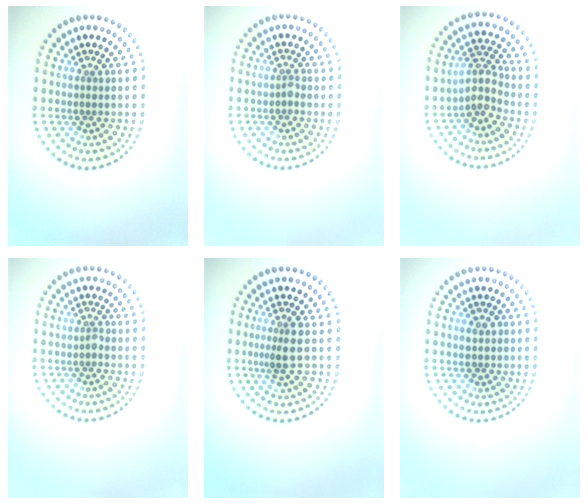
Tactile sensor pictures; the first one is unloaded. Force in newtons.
{"total": 0.6, "press": 0.5, "slide": 0.3}
{"total": 2.9, "press": 2.3, "slide": 1.8}
{"total": 0.6, "press": 0.5, "slide": 0.2}
{"total": 2.3, "press": 1.8, "slide": 1.5}
{"total": 1.4, "press": 1.4, "slide": 0.3}